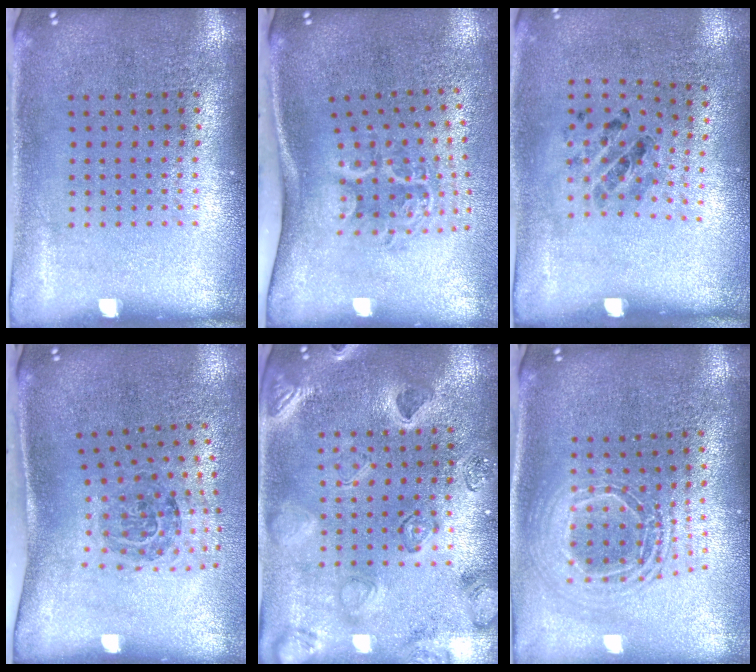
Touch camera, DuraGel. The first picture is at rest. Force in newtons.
{"total": 2.1, "press": 1.3, "slide": 1.6}
{"total": 1.3, "press": 0.7, "slide": 1.2}
{"total": 1.7, "press": 1.2, "slide": 1.2}
{"total": 2.4, "press": 2.4, "slide": 0.5}
{"total": 2.0, "press": 1.6, "slide": 1.3}